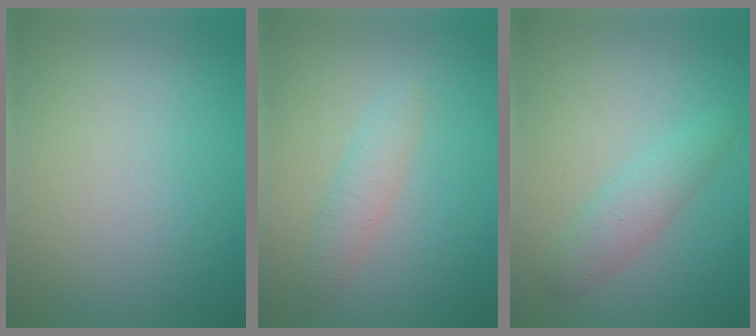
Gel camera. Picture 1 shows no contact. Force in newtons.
{"total": 1.9, "press": 1.9, "slide": 0.1}
{"total": 2.4, "press": 2.4, "slide": 0.1}